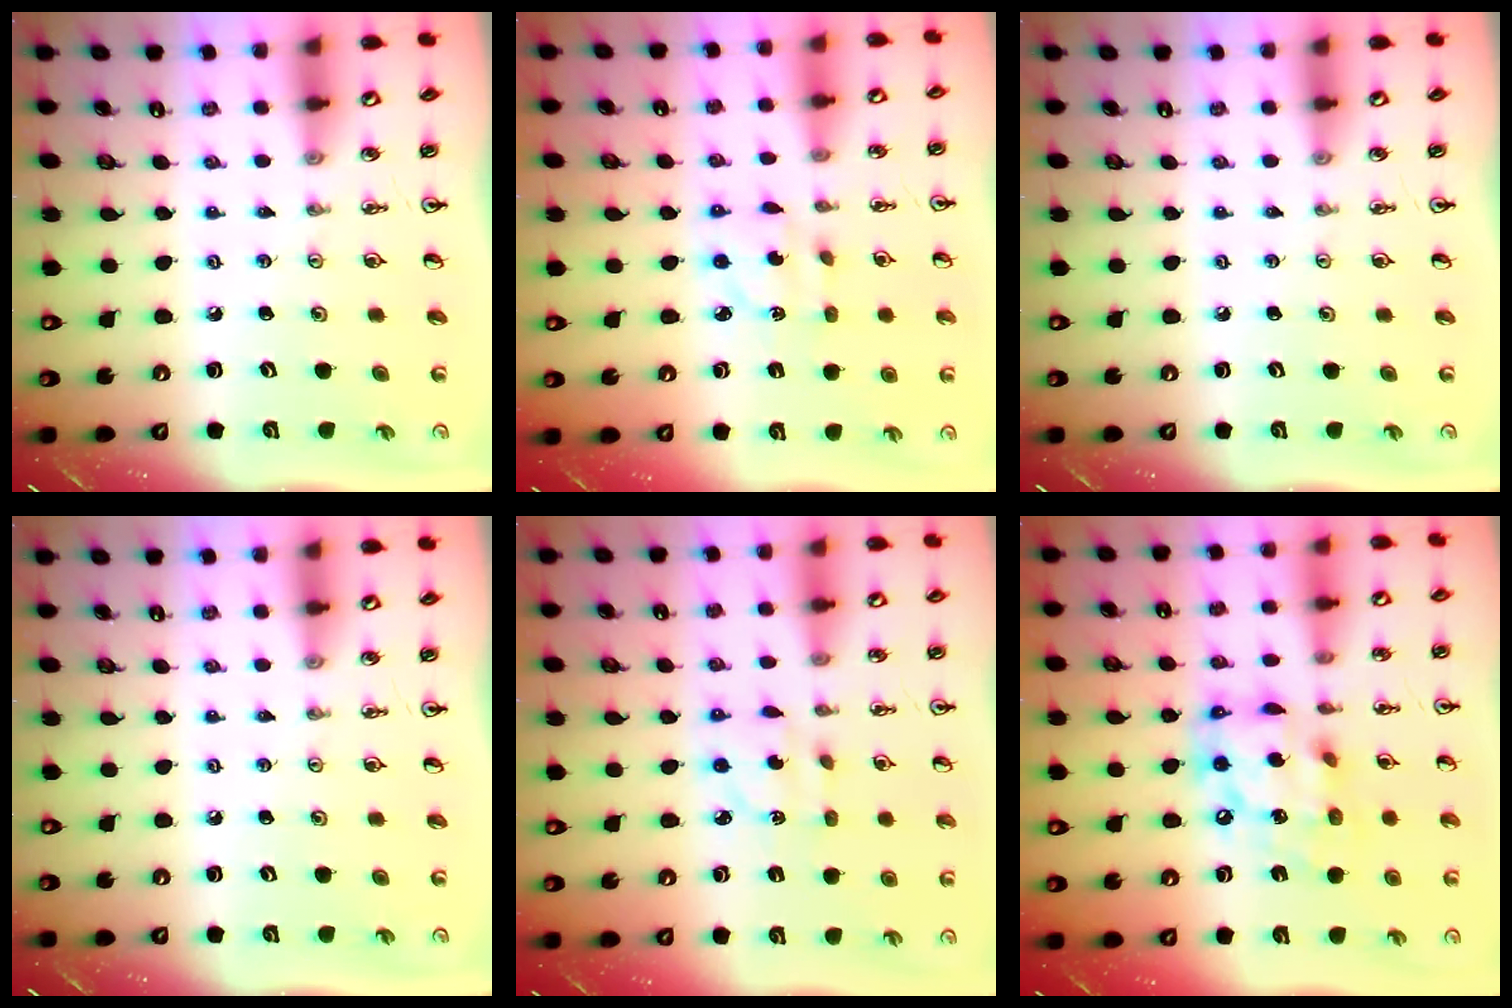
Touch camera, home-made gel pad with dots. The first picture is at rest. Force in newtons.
{"total": 3.5, "press": 3.5, "slide": 0.2}
{"total": 0.0}
{"total": 0.0}
{"total": 3.5, "press": 3.5, "slide": 0.2}
{"total": 14.7, "press": 14.6, "slide": 1.2}